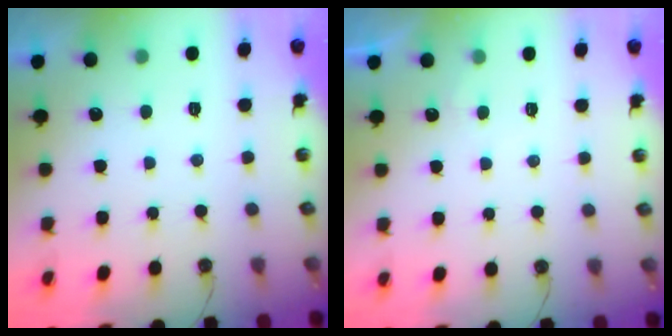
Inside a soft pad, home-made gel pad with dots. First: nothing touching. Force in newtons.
{"total": 2.8, "press": 2.8, "slide": 0.3}